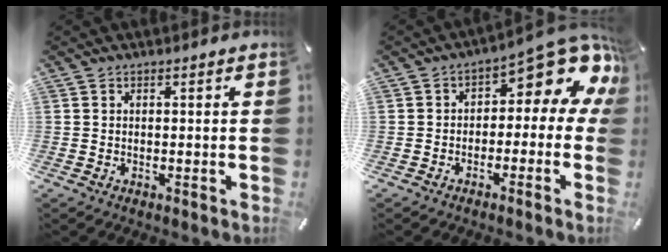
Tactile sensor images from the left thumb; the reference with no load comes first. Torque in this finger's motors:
{"motor_torque": [0.44, 0.38, 0.44, 0.49, 0.12]}